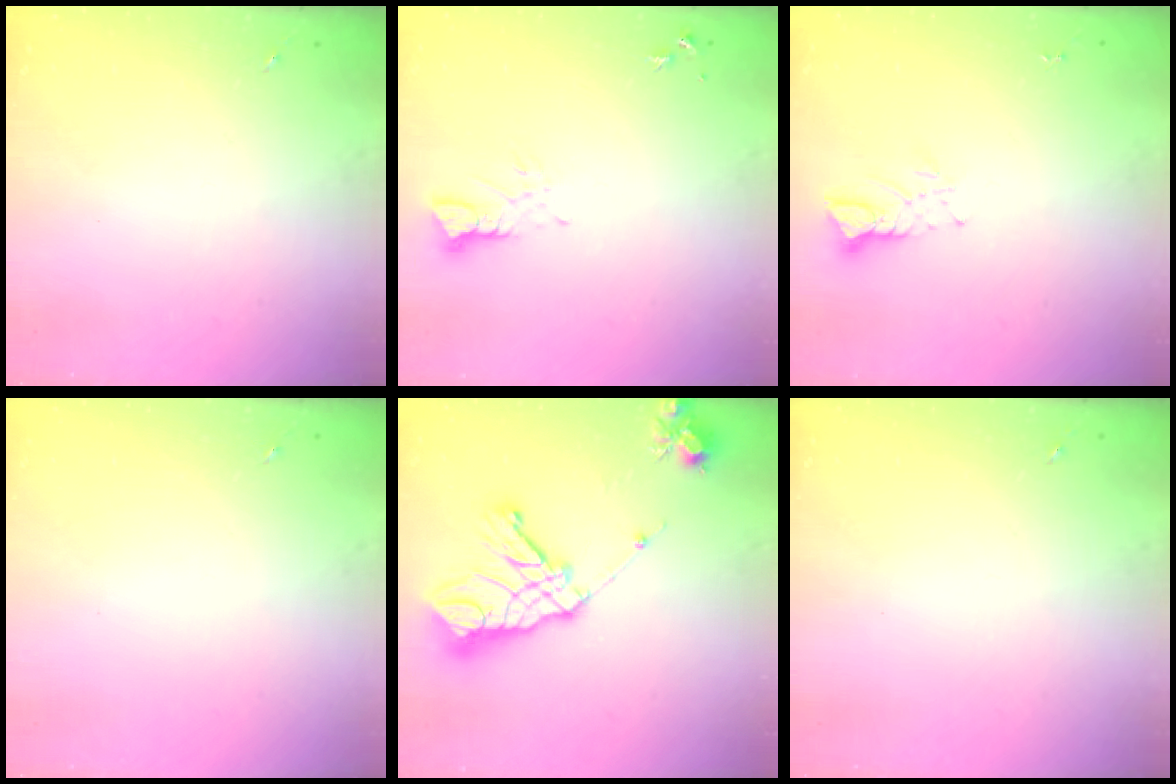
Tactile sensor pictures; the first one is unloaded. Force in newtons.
{"total": 3.5, "press": 3.5, "slide": 0.2}
{"total": 3.8, "press": 3.7, "slide": 0.3}
{"total": 0.0}
{"total": 19.8, "press": 19.6, "slide": 2.6}
{"total": 0.0}